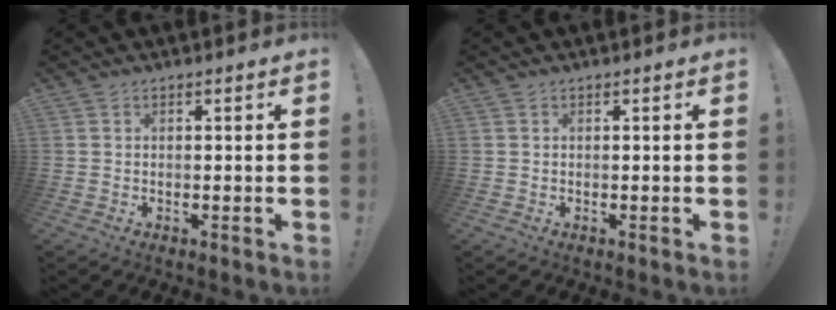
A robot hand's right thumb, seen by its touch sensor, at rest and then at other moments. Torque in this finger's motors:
{"motor_torque": [0.00, 0.00, 0.00, 0.00, 0.00]}